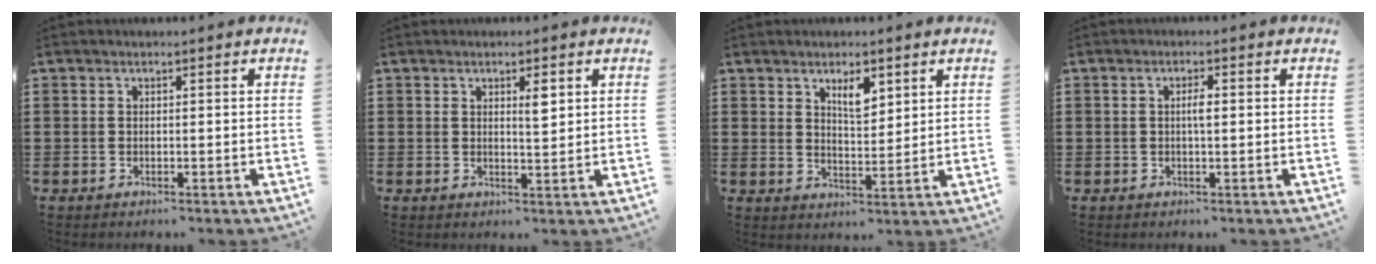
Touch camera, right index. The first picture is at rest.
{"total": 2.7, "force": [1.2, 0.8, 2.3], "torque": [-0.032, -0.001, 0.015]}
{"total": 4.2, "force": [2.6, 1.7, 2.9], "torque": [-0.047, 0.000, 0.042]}
{"total": 1.7, "force": [0.2, 0.4, 1.7], "torque": [-0.033, 0.002, 0.001]}